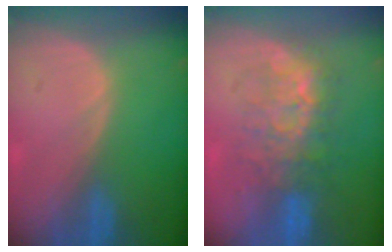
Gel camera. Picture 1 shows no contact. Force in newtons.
{"total": 8.0, "press": 7.8, "slide": 1.8}